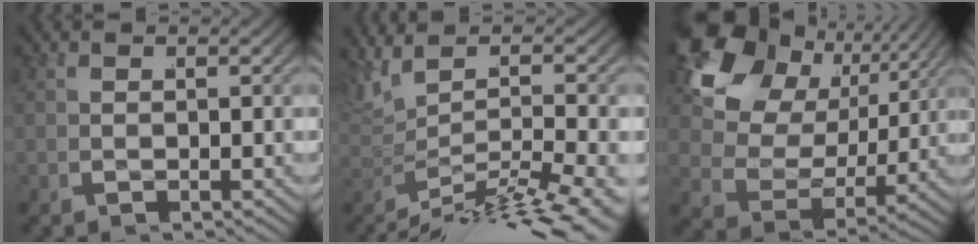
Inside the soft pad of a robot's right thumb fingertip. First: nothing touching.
{"total": 8.8, "force": [-3.8, 3.7, 7.0], "torque": [-0.111, -0.008, -0.050]}
{"total": 13.2, "force": [3.2, 9.9, 8.2], "torque": [-0.177, -0.006, 0.037]}